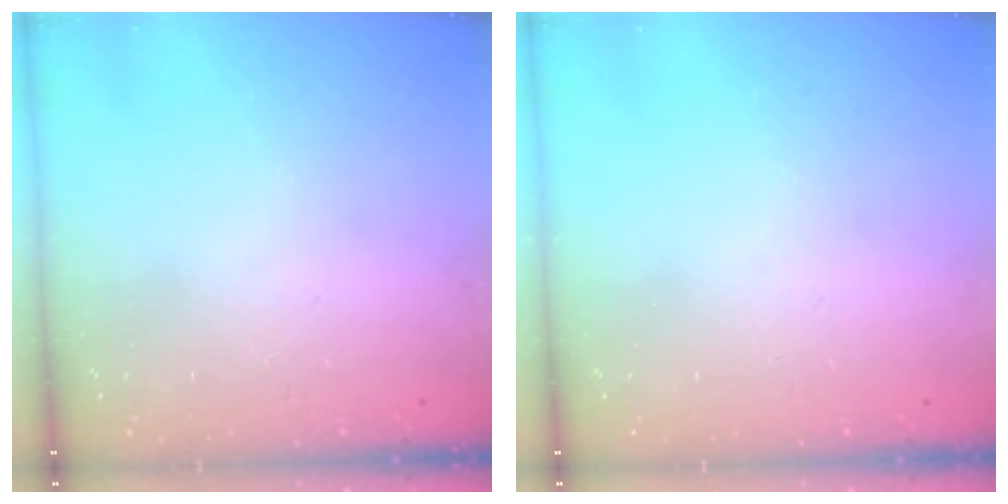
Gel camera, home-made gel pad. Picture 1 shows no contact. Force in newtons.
{"total": 0.0}